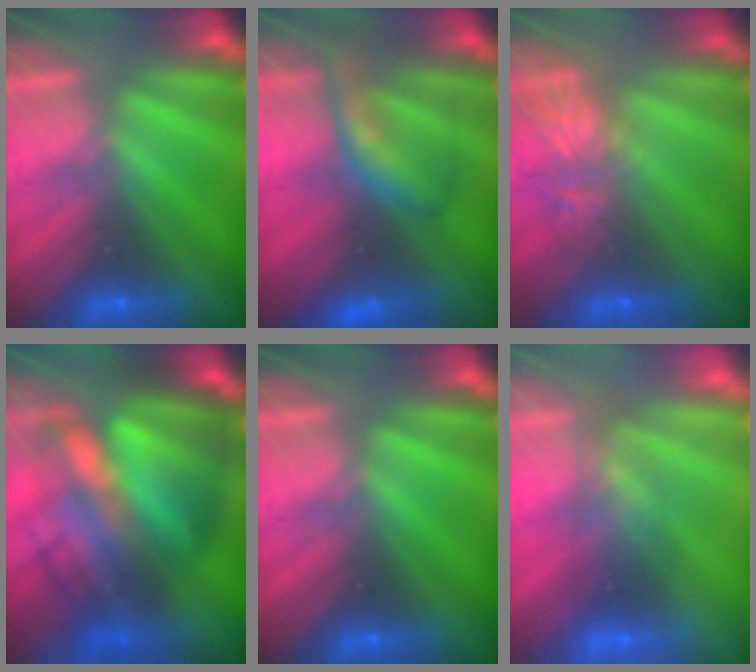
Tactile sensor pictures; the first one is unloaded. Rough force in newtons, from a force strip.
{"total": 9.1}
{"total": 4.7}
{"total": 7.1}
{"total": 0.0}
{"total": 2.7}